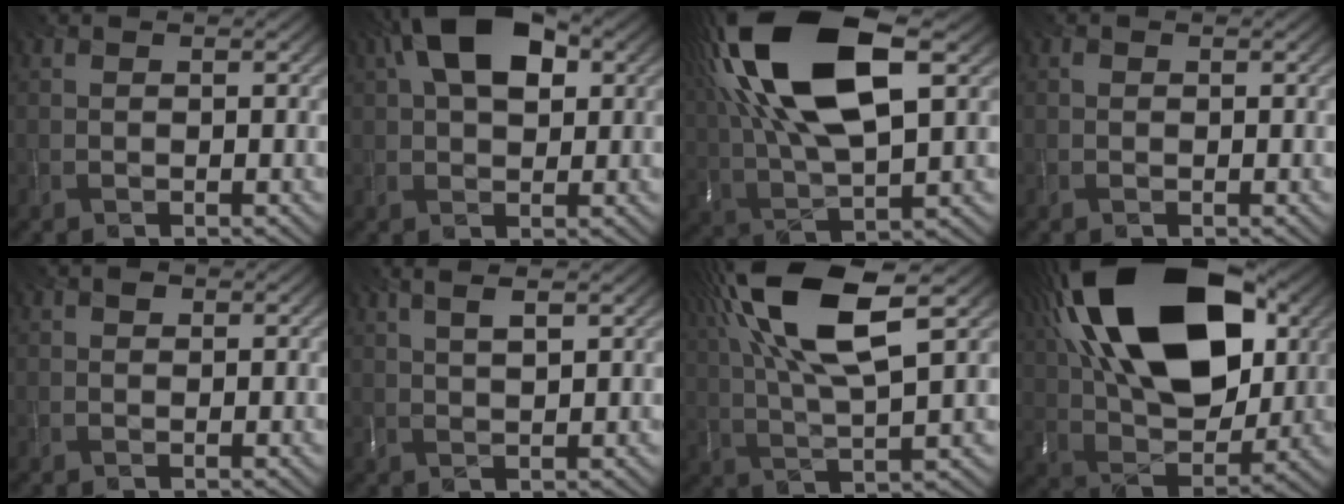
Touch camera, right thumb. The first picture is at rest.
{"total": 10.3, "force": [3.9, 5.5, 7.7], "torque": [-0.149, 0.030, 0.054]}
{"total": 19.3, "force": [7.5, 7.7, 16.0], "torque": [-0.340, 0.047, 0.112]}
{"total": 0.0}
{"total": 0.6, "force": [0.3, 0.4, 0.2], "torque": [0.001, 0.002, 0.002]}
{"total": 2.8, "force": [1.9, 0.0, 2.0], "torque": [-0.043, 0.001, 0.041]}
{"total": 15.1, "force": [6.9, 4.1, 12.7], "torque": [-0.282, 0.026, 0.123]}
{"total": 22.7, "force": [9.2, 12.6, 16.5], "torque": [-0.340, 0.065, 0.134]}